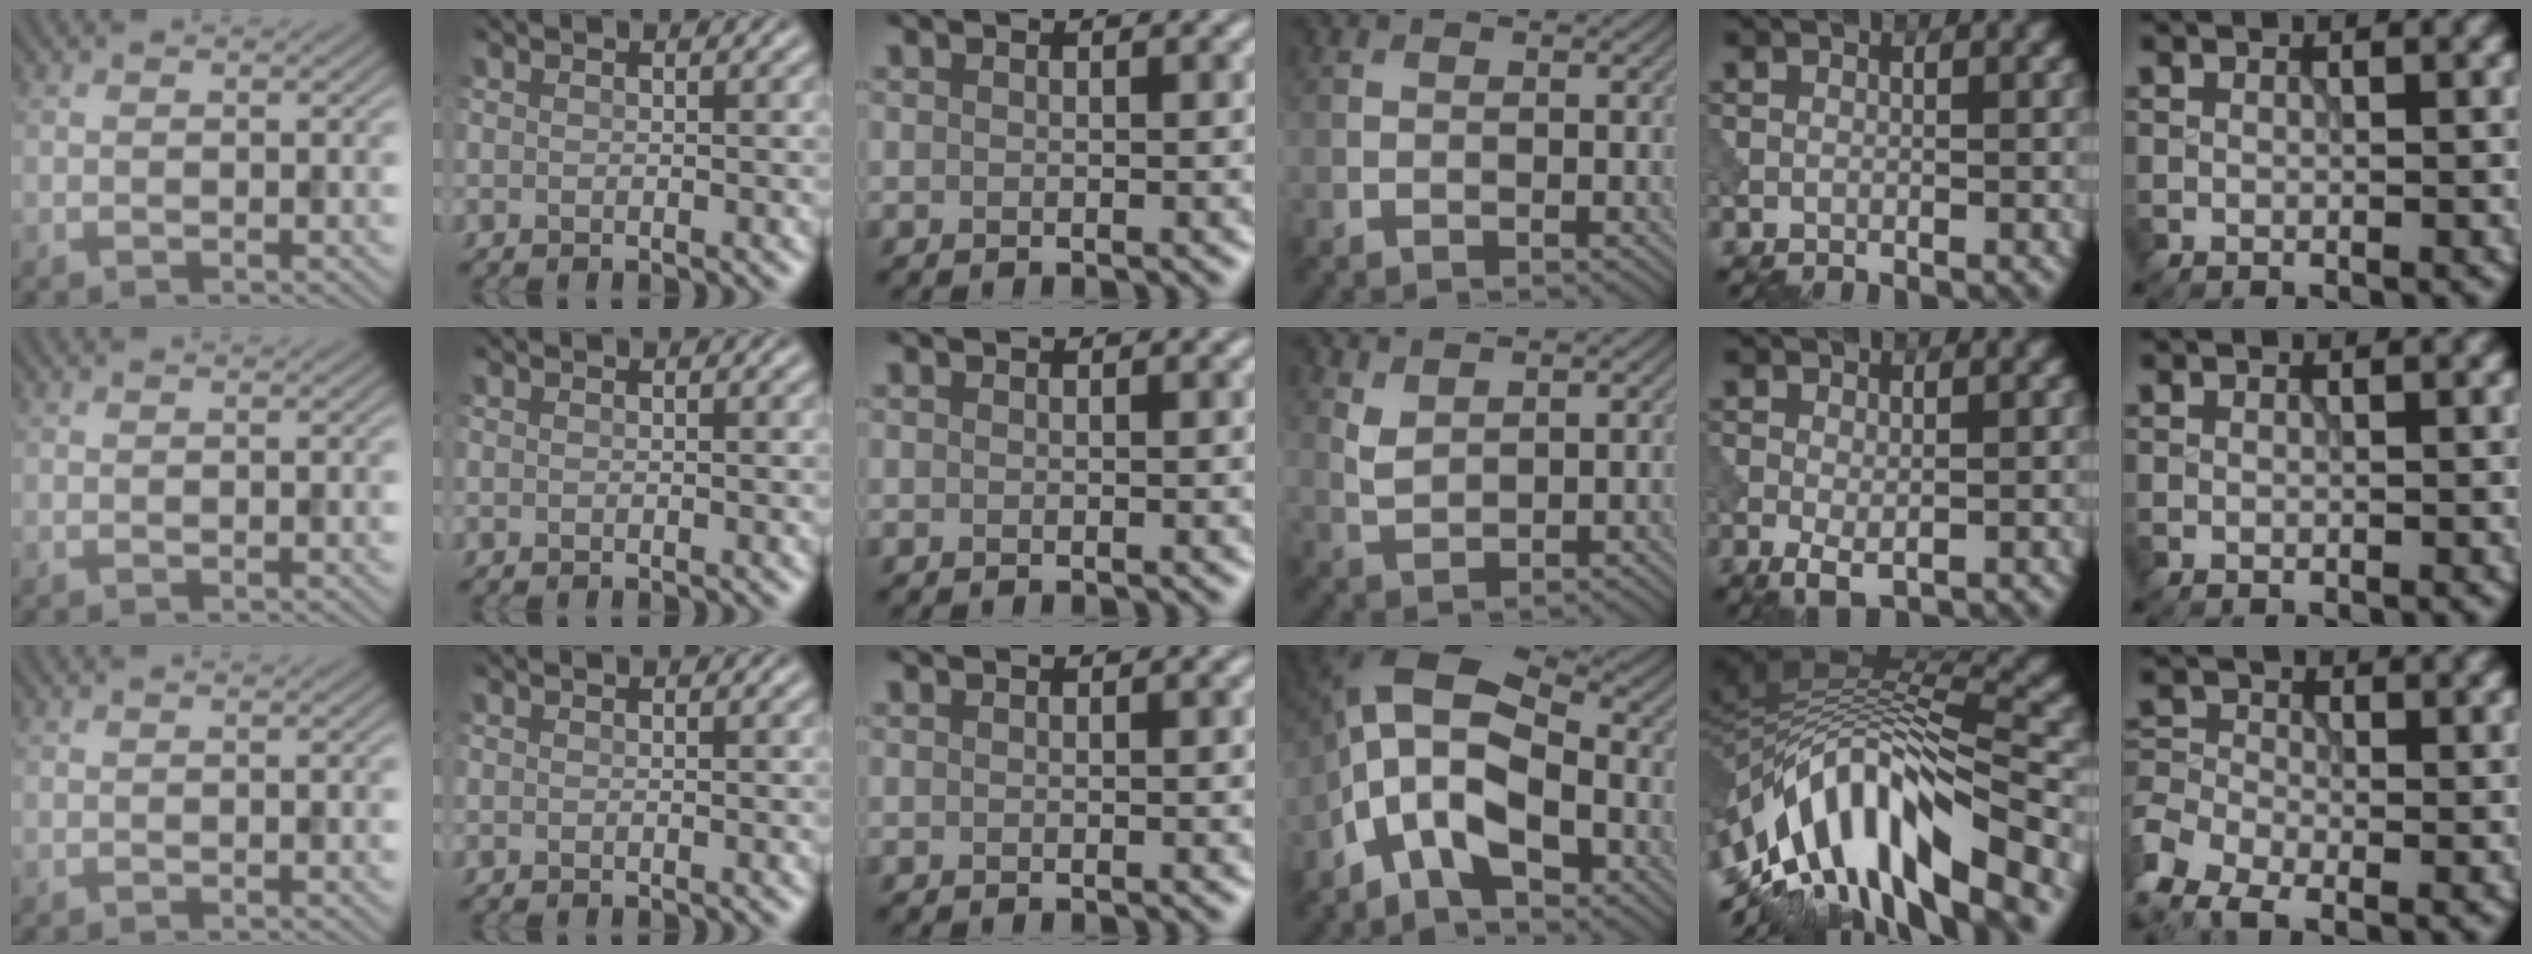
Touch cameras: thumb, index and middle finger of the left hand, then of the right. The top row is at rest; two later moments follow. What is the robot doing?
{"motion": "dispense", "object": "pipette"}